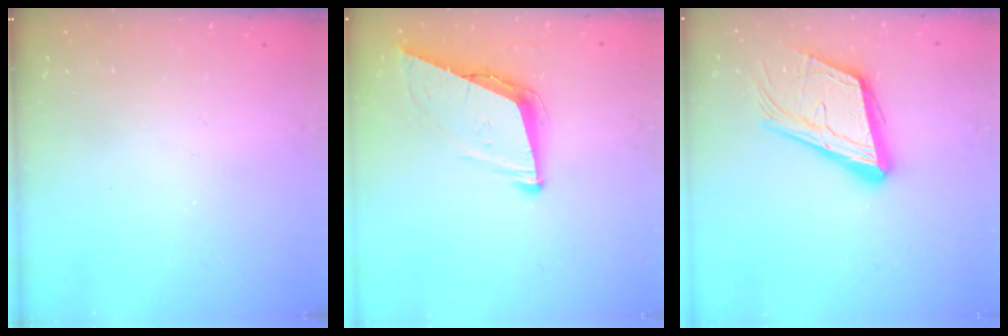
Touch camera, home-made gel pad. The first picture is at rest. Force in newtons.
{"total": 9.0, "press": 8.6, "slide": 2.6}
{"total": 18.7, "press": 18.4, "slide": 3.0}